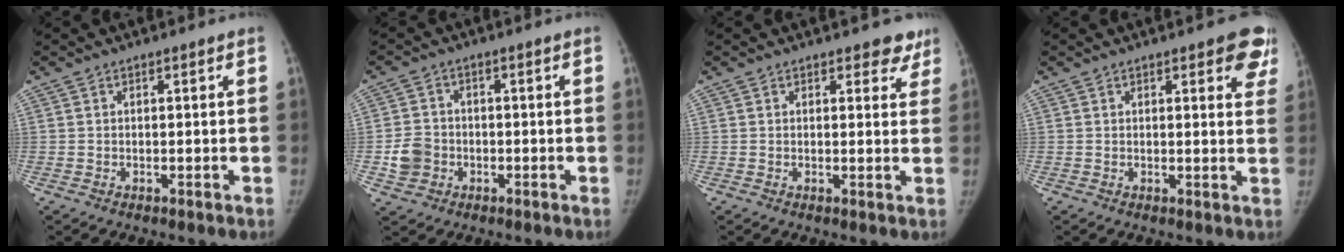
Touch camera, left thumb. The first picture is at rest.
{"total": 5.3, "force": [-1.4, 4.6, 2.1], "torque": [-0.028, 0.013, -0.026]}
{"total": 4.3, "force": [3.3, 2.3, 1.2], "torque": [0.025, -0.017, 0.030]}
{"total": 7.1, "force": [4.4, 2.7, 4.9], "torque": [-0.019, -0.015, 0.040]}